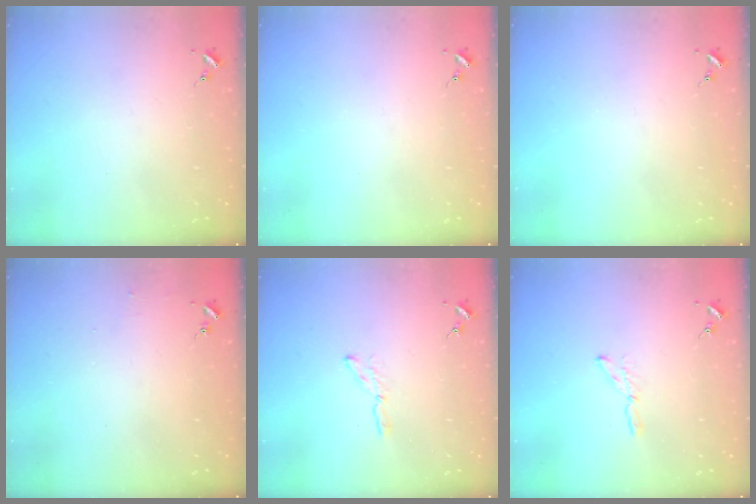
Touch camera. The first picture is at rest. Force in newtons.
{"total": 0.0}
{"total": 0.0}
{"total": 3.6, "press": 3.6, "slide": 0.3}
{"total": 3.5, "press": 3.5, "slide": 0.4}
{"total": 3.7, "press": 3.6, "slide": 0.4}